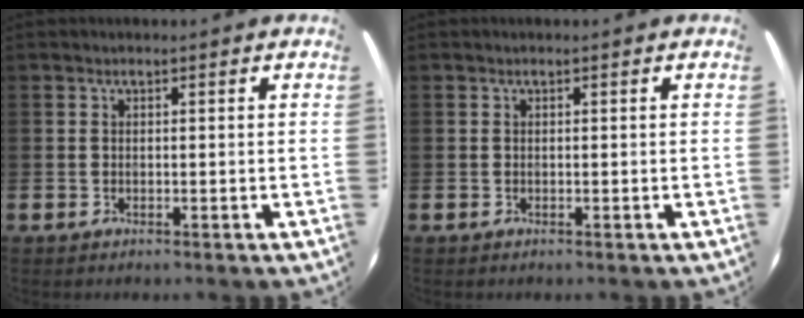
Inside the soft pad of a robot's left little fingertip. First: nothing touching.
{"total": 0.0}